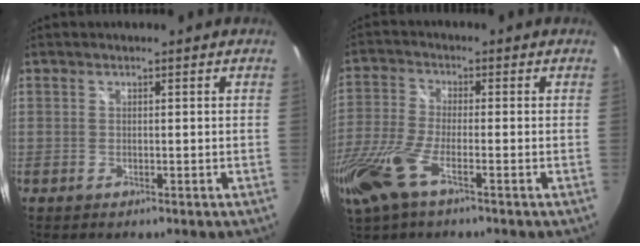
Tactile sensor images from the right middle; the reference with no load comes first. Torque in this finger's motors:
{"motor_torque": [1.07, -1.07, 0.46, 0.11]}